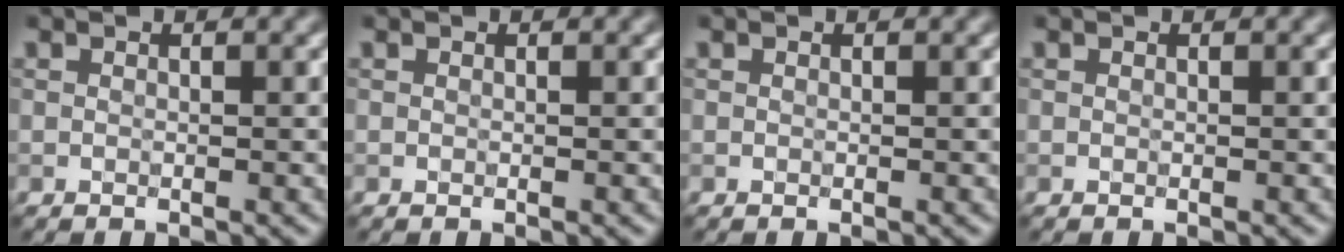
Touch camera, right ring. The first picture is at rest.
{"total": 0.0}
{"total": 0.0}
{"total": 0.0}